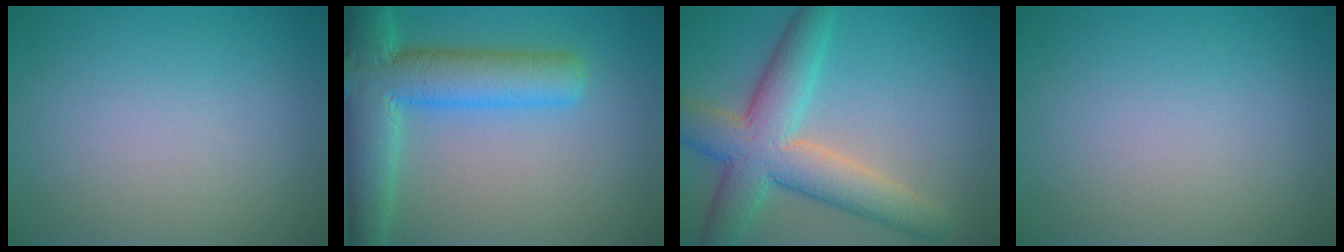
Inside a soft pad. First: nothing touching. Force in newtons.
{"total": 8.6, "press": 8.6, "slide": 0.5}
{"total": 7.9, "press": 7.9, "slide": 0.3}
{"total": 0.0}